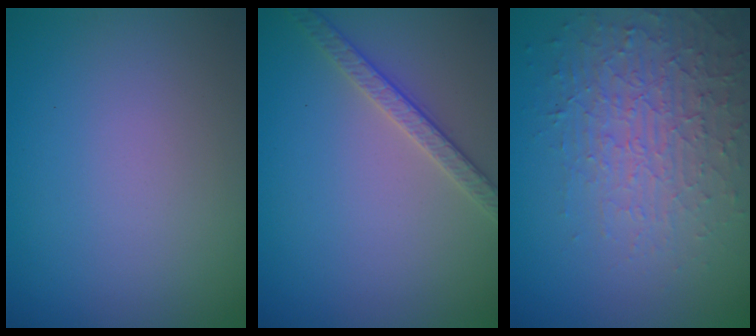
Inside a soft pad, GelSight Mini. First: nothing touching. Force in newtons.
{"total": 2.7, "press": 2.6, "slide": 0.6}
{"total": 3.9, "press": 3.8, "slide": 0.8}